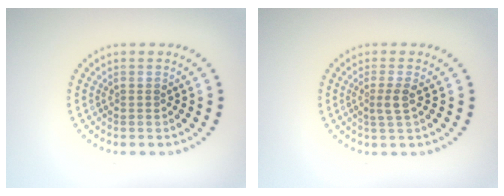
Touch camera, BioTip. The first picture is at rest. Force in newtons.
{"total": 1.7, "press": 1.3, "slide": 1.1}